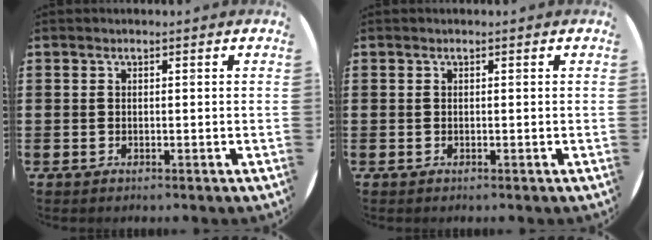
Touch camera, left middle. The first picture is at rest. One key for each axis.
{"total": 0.0}